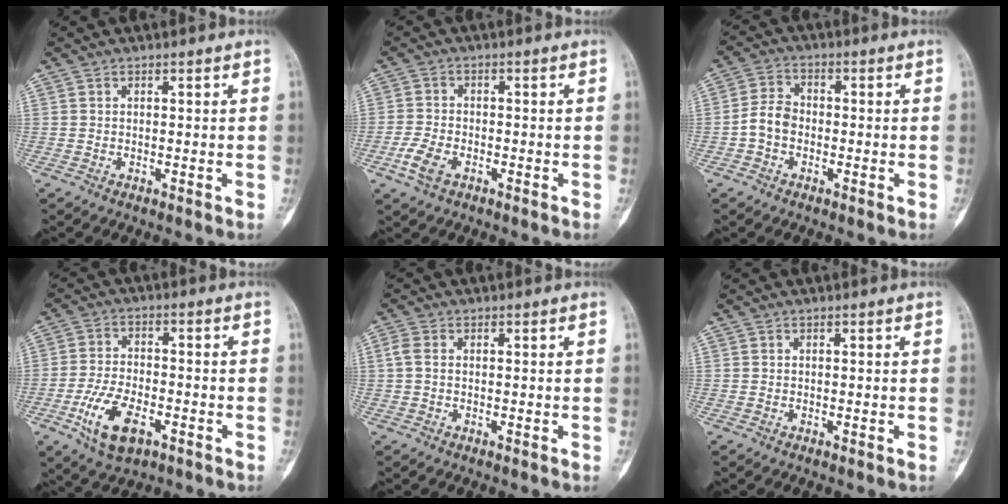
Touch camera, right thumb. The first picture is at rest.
{"total": 4.9, "force": [-2.3, 2.8, 3.3], "torque": [-0.072, 0.009, -0.047]}
{"total": 5.2, "force": [-1.4, 3.8, 3.2], "torque": [-0.055, 0.019, -0.036]}
{"total": 10.5, "force": [-4.5, 5.2, 7.9], "torque": [-0.149, 0.013, -0.078]}
{"total": 2.2, "force": [0.2, 1.4, 1.7], "torque": [-0.049, 0.004, 0.003]}
{"total": 0.0}